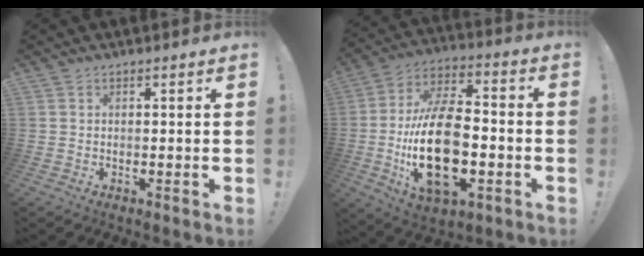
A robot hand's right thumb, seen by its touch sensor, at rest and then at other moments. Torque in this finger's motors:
{"motor_torque": [2.38, 2.63, 2.31, -0.46, 0.88]}